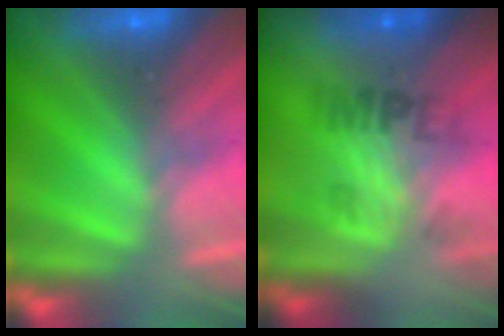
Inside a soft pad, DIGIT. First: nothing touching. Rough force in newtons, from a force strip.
{"total": 2.3}